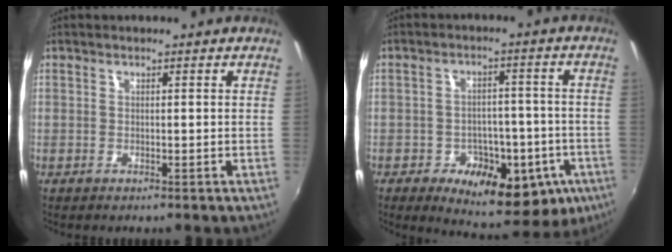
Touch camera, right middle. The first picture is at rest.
{"total": 16.0, "force": [-6.8, 10.2, 10.3], "torque": [-0.169, -0.007, -0.079]}